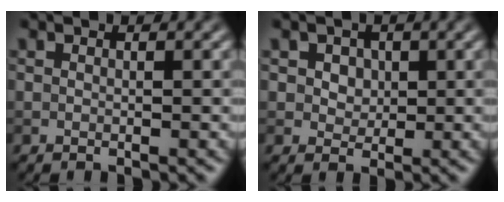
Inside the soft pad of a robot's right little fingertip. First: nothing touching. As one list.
[{"total": 2.5, "force": [1.0, 1.9, 1.2], "torque": [-0.026, 0.006, 0.016]}]